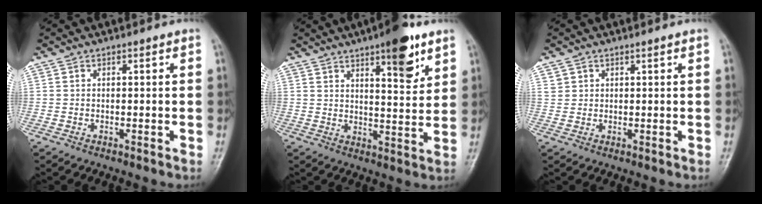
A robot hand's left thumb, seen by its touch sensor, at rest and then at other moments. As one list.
[{"total": 10.5, "force": [6.2, 3.1, 7.9], "torque": [-0.091, -0.032, 0.086]}, {"total": 1.4, "force": [0.8, 1.1, 0.2], "torque": [0.011, -0.003, 0.013]}]